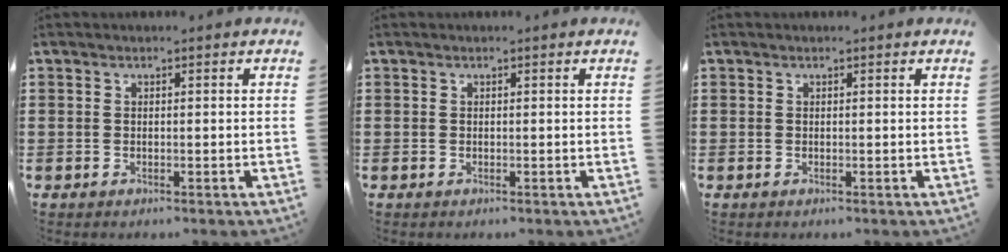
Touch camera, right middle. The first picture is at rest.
{"total": 0.0}
{"total": 0.0}